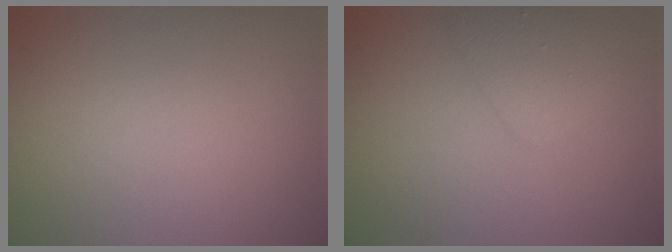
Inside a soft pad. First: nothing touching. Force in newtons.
{"total": 2.3, "press": 2.2, "slide": 0.1}